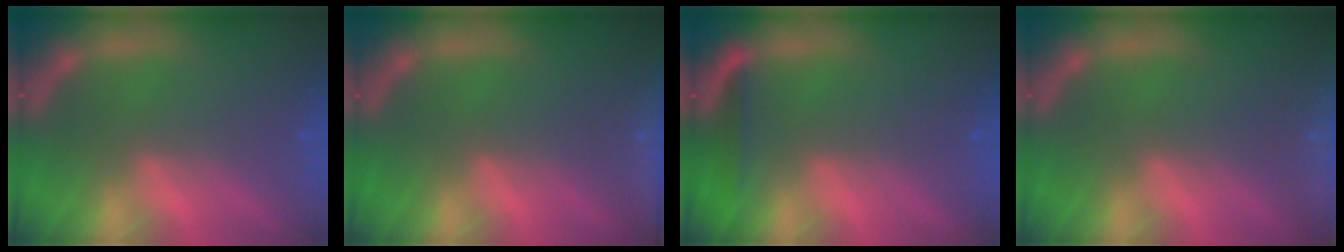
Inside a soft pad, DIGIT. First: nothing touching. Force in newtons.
{"total": 6.0}
{"total": 2.5}
{"total": 8.5}